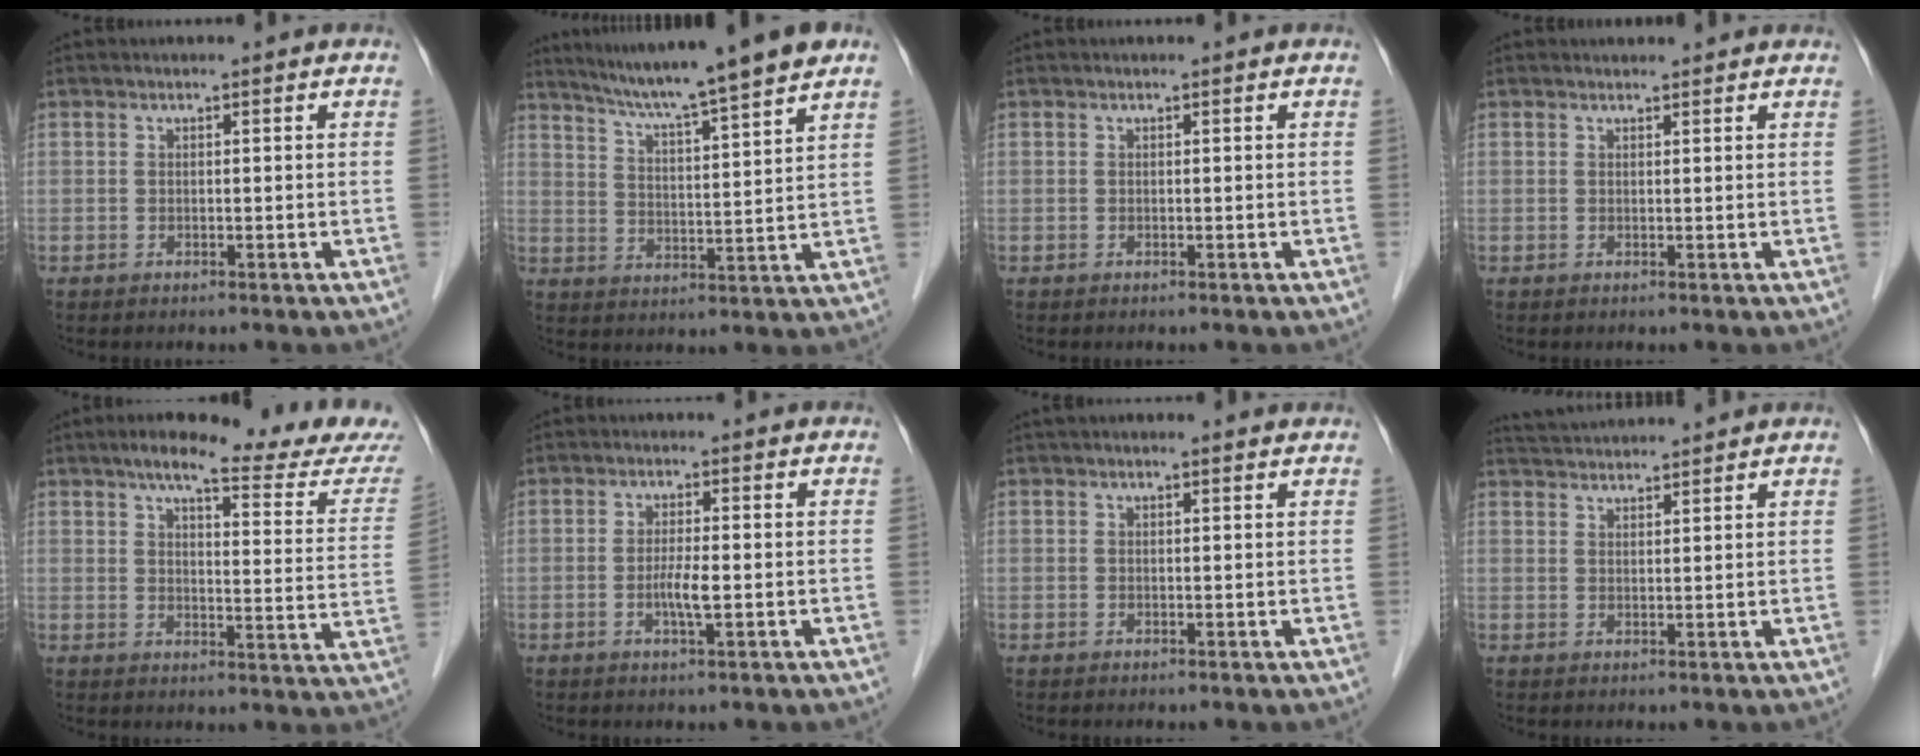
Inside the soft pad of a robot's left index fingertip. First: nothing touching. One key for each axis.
{"total": 13.6, "fx": 11.4, "fy": -1.2, "fz": 7.4, "tx": -0.123, "ty": 0.011, "tz": 0.169}
{"total": 0.0}
{"total": 2.4, "fx": 2.3, "fy": 0.5, "fz": 0.4, "tx": -0.013, "ty": 0.015, "tz": 0.026}
{"total": 17.5, "fx": 15.1, "fy": 0.7, "fz": 8.8, "tx": -0.118, "ty": -0.028, "tz": 0.182}
{"total": 3.1, "fx": -0.7, "fy": 0.2, "fz": 3.0, "tx": -0.061, "ty": -0.004, "tz": -0.013}
{"total": 2.3, "fx": 1.9, "fy": 0.6, "fz": 1.1, "tx": -0.017, "ty": 0.021, "tz": 0.022}
{"total": 6.9, "fx": 6.7, "fy": -0.2, "fz": 1.5, "tx": -0.033, "ty": 0.036, "tz": 0.107}